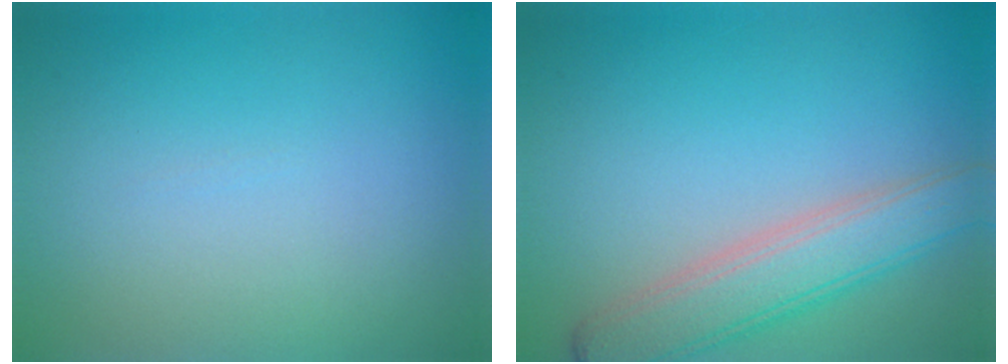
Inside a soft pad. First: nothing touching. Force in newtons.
{"total": 5.2, "press": 5.2, "slide": 0.4}